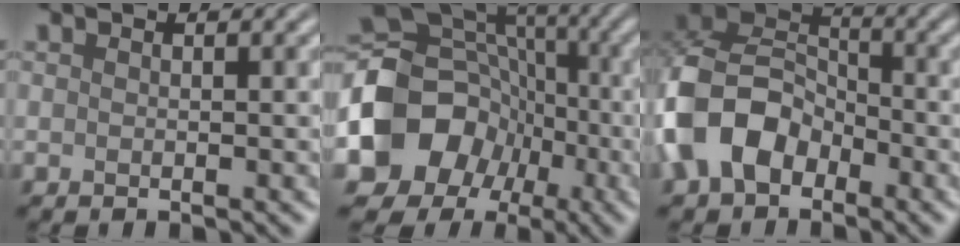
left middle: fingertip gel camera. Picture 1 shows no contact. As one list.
[{"total": 11.4, "force": [-3.2, 9.6, 5.1], "torque": [-0.111, 0.000, -0.072]}, {"total": 9.0, "force": [-3.6, 6.3, 5.4], "torque": [-0.111, 0.007, -0.087]}]